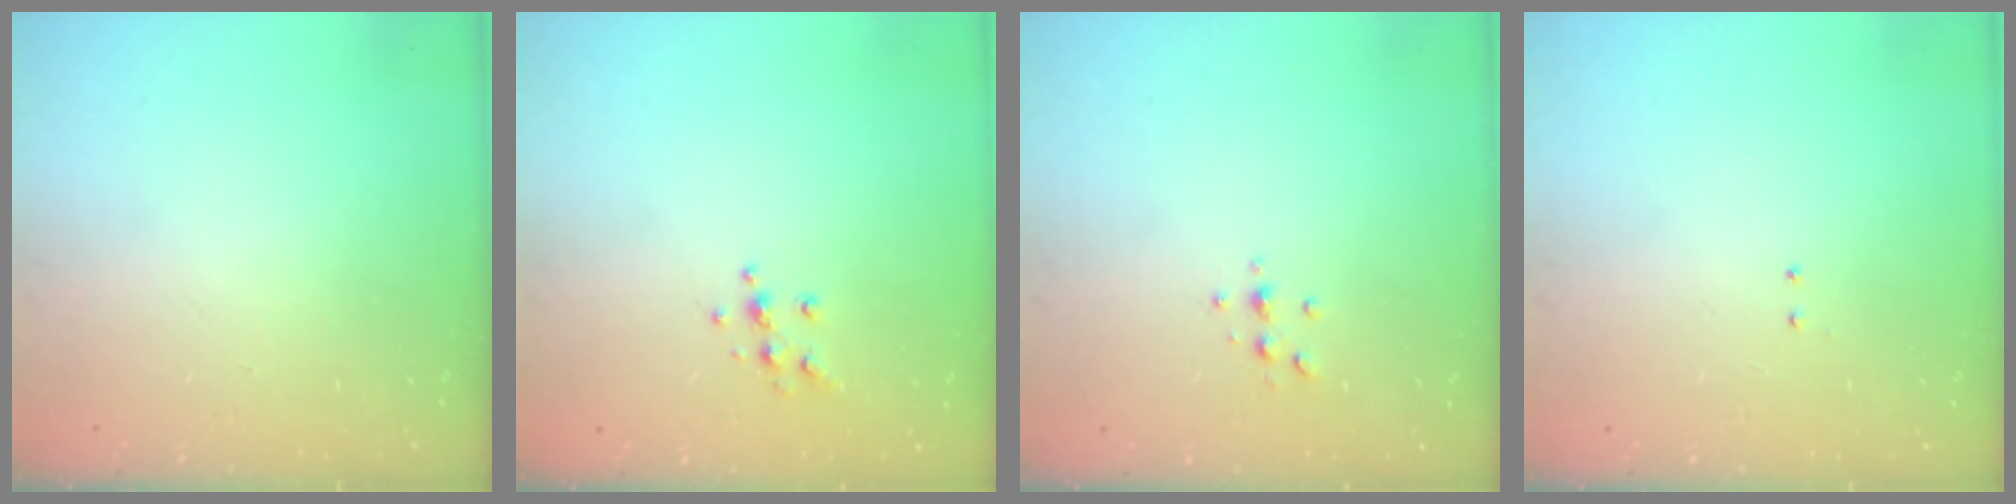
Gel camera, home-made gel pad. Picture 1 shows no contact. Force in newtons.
{"total": 6.4, "press": 6.3, "slide": 1.2}
{"total": 3.9, "press": 3.9, "slide": 0.6}
{"total": 2.0, "press": 2.0, "slide": 0.4}